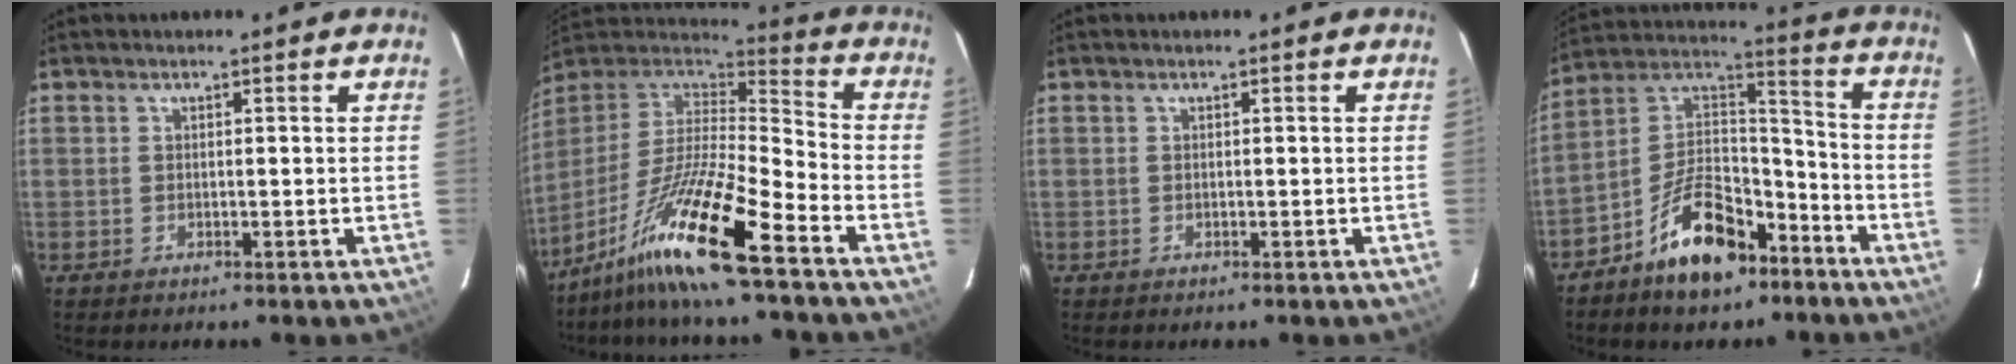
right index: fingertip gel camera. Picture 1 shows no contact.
{"total": 17.3, "force": [-11.9, 0.8, 12.6], "torque": [-0.241, -0.020, -0.227]}
{"total": 0.0}
{"total": 15.6, "force": [-9.6, 7.9, 9.4], "torque": [-0.186, 0.040, -0.156]}